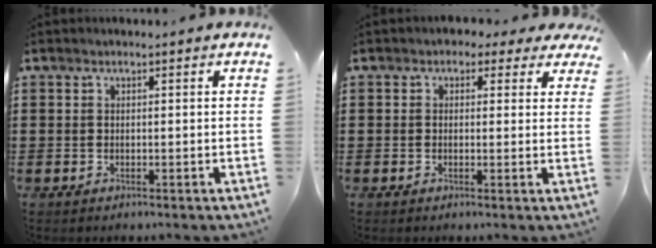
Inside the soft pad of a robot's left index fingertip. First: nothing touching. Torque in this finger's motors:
{"motor_torque": [2.14, 0.00, 0.16, -0.04]}